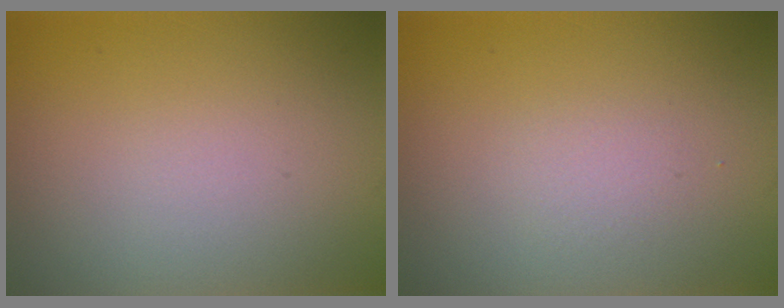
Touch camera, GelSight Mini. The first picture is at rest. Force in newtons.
{"total": 0.9, "press": 0.9, "slide": 0.0}